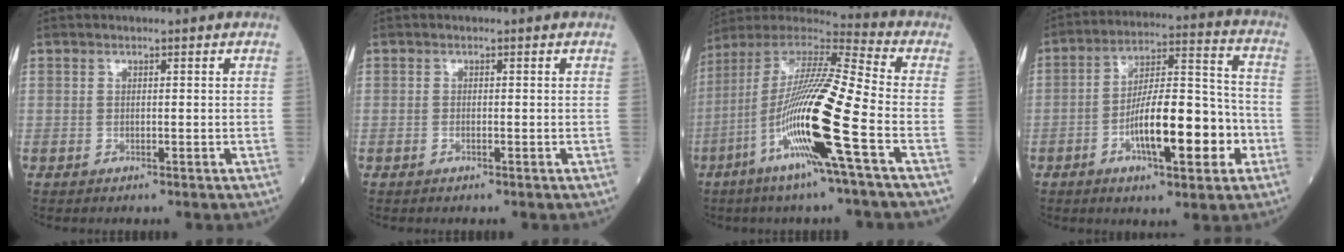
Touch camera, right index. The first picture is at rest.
{"total": 0.8, "force": [-0.3, 0.4, 0.6], "torque": [-0.022, -0.001, -0.003]}
{"total": 21.3, "force": [-7.1, 0.7, 20.1], "torque": [-0.423, -0.033, -0.144]}
{"total": 15.7, "force": [-5.0, 4.4, 14.3], "torque": [-0.242, 0.020, -0.077]}